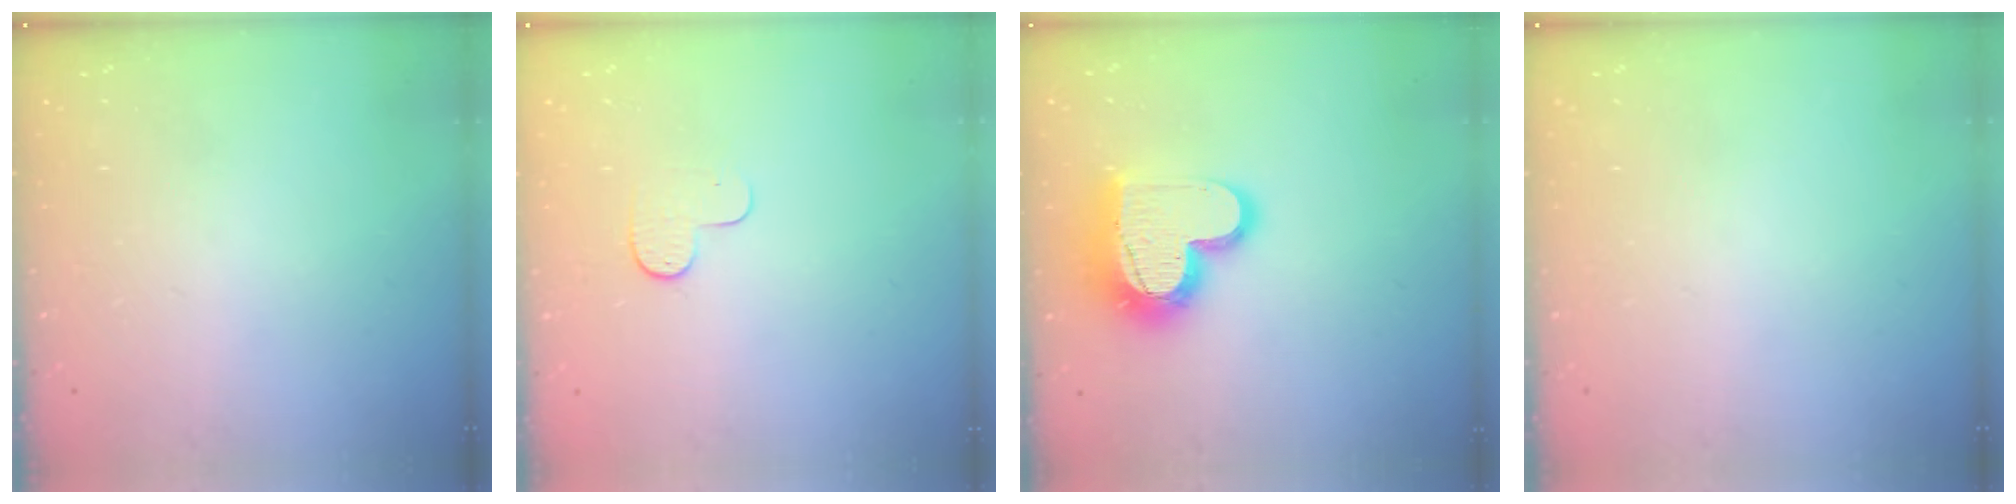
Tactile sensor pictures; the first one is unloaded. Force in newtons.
{"total": 4.6, "press": 4.6, "slide": 0.4}
{"total": 16.8, "press": 16.8, "slide": 1.1}
{"total": 0.0}